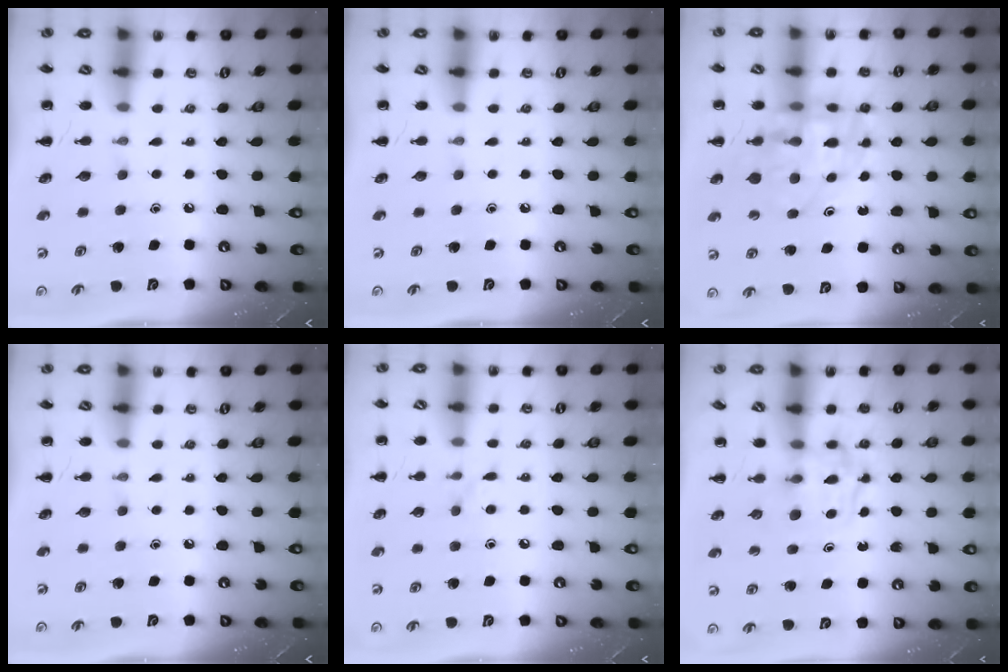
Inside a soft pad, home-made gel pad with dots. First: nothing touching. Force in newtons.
{"total": 0.0}
{"total": 10.9, "press": 10.4, "slide": 3.3}
{"total": 0.0}
{"total": 5.8, "press": 5.5, "slide": 2.0}
{"total": 3.9, "press": 3.9, "slide": 0.3}